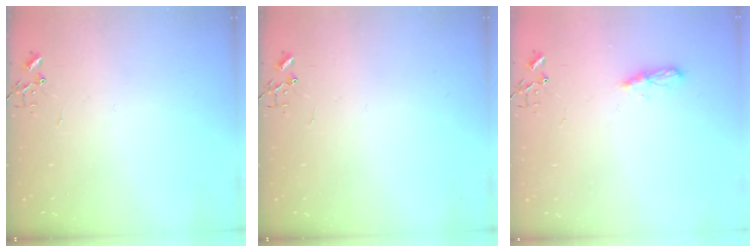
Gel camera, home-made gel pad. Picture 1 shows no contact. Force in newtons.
{"total": 0.0}
{"total": 5.1, "press": 5.1, "slide": 0.5}